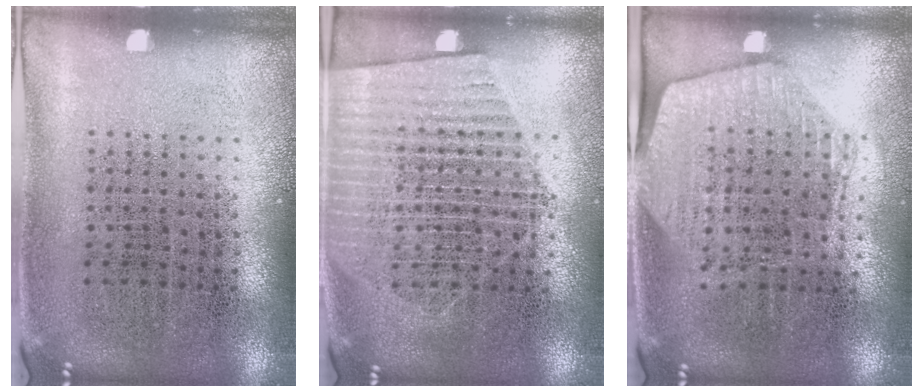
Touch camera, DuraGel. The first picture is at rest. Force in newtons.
{"total": 1.5, "press": 1.3, "slide": 0.7}
{"total": 1.9, "press": 1.7, "slide": 0.8}